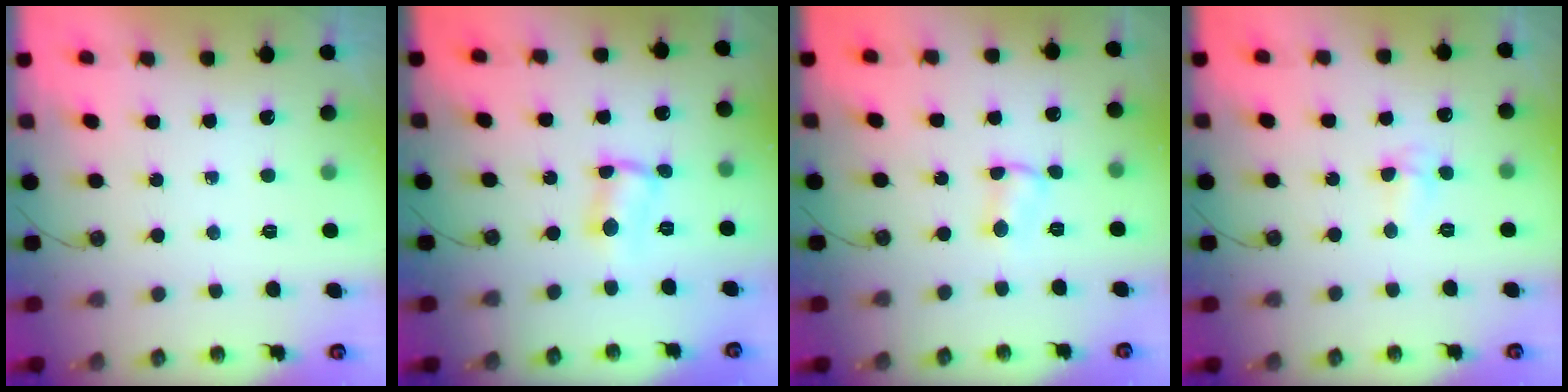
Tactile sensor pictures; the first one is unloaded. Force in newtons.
{"total": 1.8, "press": 1.6, "slide": 0.7}
{"total": 2.9, "press": 2.7, "slide": 1.0}
{"total": 4.3, "press": 4.2, "slide": 0.6}